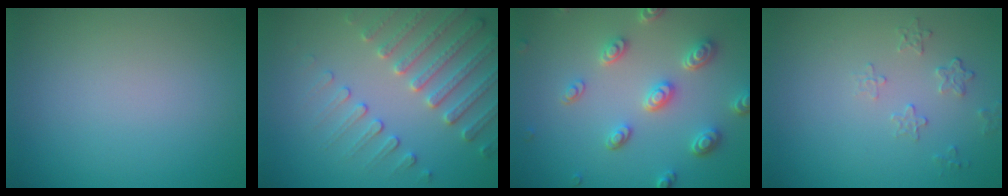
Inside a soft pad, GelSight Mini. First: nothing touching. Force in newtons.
{"total": 4.0, "press": 4.0, "slide": 0.5}
{"total": 4.5, "press": 3.6, "slide": 2.7}
{"total": 1.6, "press": 0.9, "slide": 1.4}